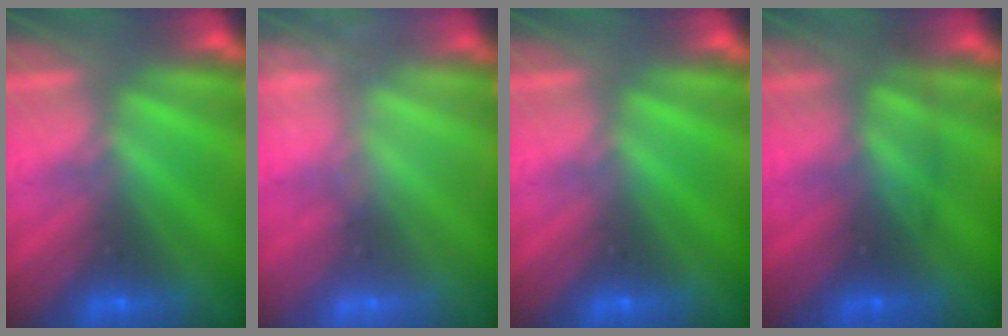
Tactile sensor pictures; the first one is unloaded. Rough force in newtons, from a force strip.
{"total": 2.5}
{"total": 0.0}
{"total": 2.4}